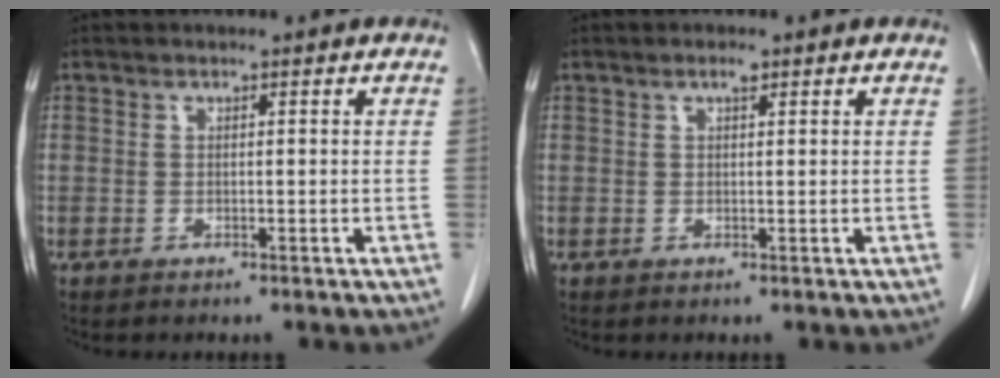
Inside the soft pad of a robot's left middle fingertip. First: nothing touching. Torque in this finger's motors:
{"motor_torque": [0.22, -0.18, -0.05, 0.02]}